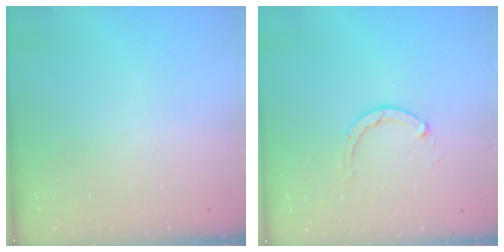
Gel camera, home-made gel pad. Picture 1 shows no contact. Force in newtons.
{"total": 2.8, "press": 2.8, "slide": 0.5}